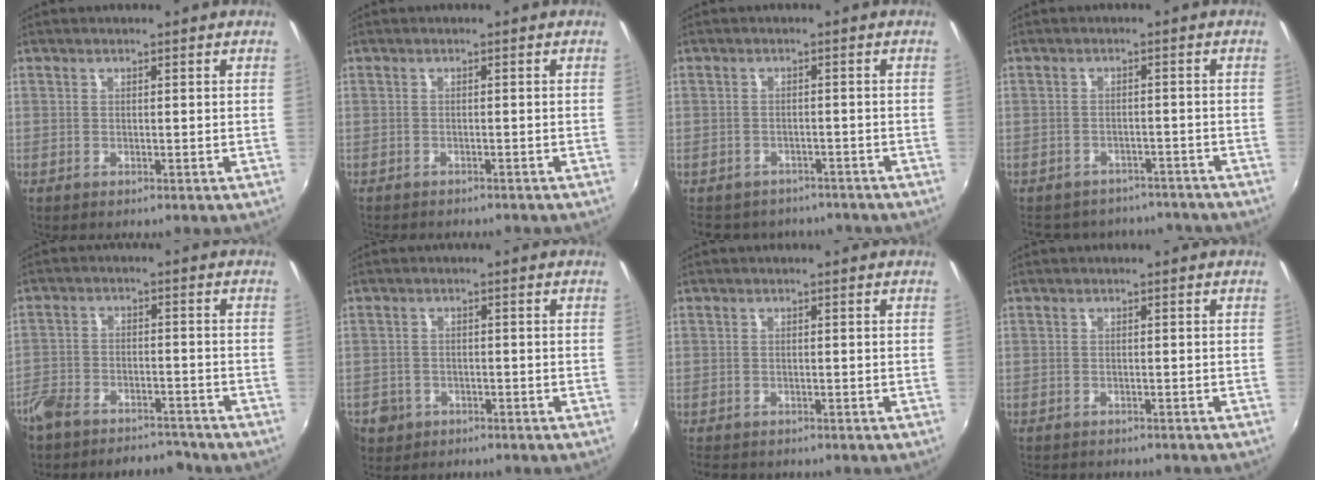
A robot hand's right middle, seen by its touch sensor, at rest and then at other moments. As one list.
[{"total": 3.7, "force": [-3.4, 1.0, 1.1], "torque": [-0.029, -0.014, -0.050]}, {"total": 7.4, "force": [-5.9, 4.2, 1.4], "torque": [-0.035, 0.012, -0.084]}, {"total": 12.9, "force": [-11.1, 5.5, 3.6], "torque": [-0.083, 0.013, -0.139]}, {"total": 11.2, "force": [-9.4, 5.0, 3.4], "torque": [-0.099, 0.005, -0.143]}, {"total": 5.7, "force": [-2.8, 4.7, 1.6], "torque": [-0.058, -0.002, -0.045]}, {"total": 2.8, "force": [-2.4, 1.4, 0.6], "torque": [-0.022, -0.010, -0.044]}, {"total": 4.4, "force": [-4.1, 1.2, 1.4], "torque": [-0.036, -0.015, -0.060]}]